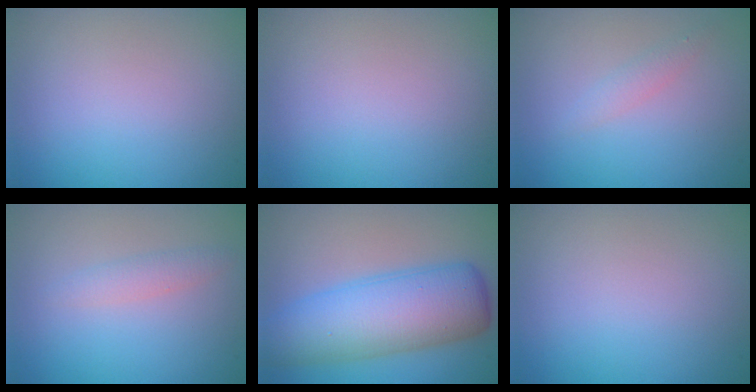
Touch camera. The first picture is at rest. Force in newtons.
{"total": 0.0}
{"total": 1.1, "press": 1.1, "slide": 0.0}
{"total": 1.4, "press": 1.4, "slide": 0.0}
{"total": 8.8, "press": 8.8, "slide": 0.3}
{"total": 0.0}